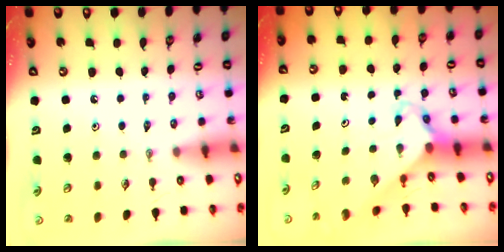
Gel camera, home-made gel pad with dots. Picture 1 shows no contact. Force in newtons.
{"total": 2.5, "press": 2.5, "slide": 0.2}